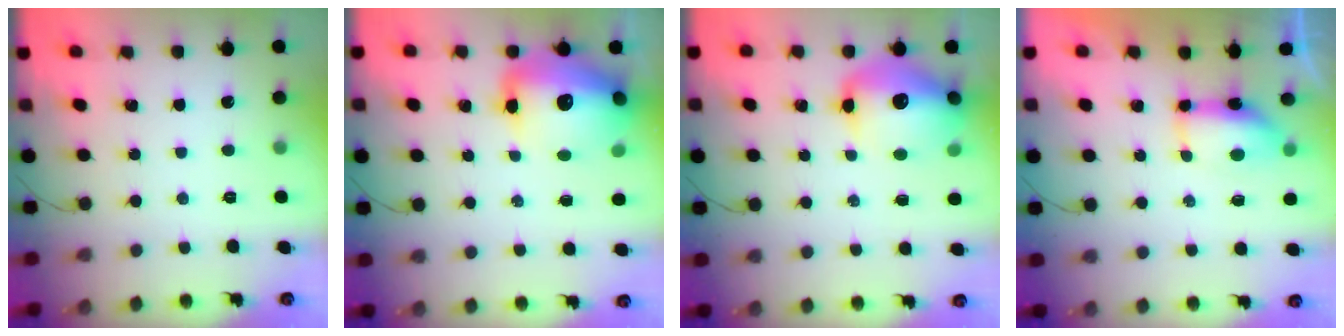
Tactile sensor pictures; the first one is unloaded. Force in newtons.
{"total": 18.8, "press": 18.1, "slide": 4.8}
{"total": 15.6, "press": 15.0, "slide": 4.2}
{"total": 9.0, "press": 8.1, "slide": 3.9}